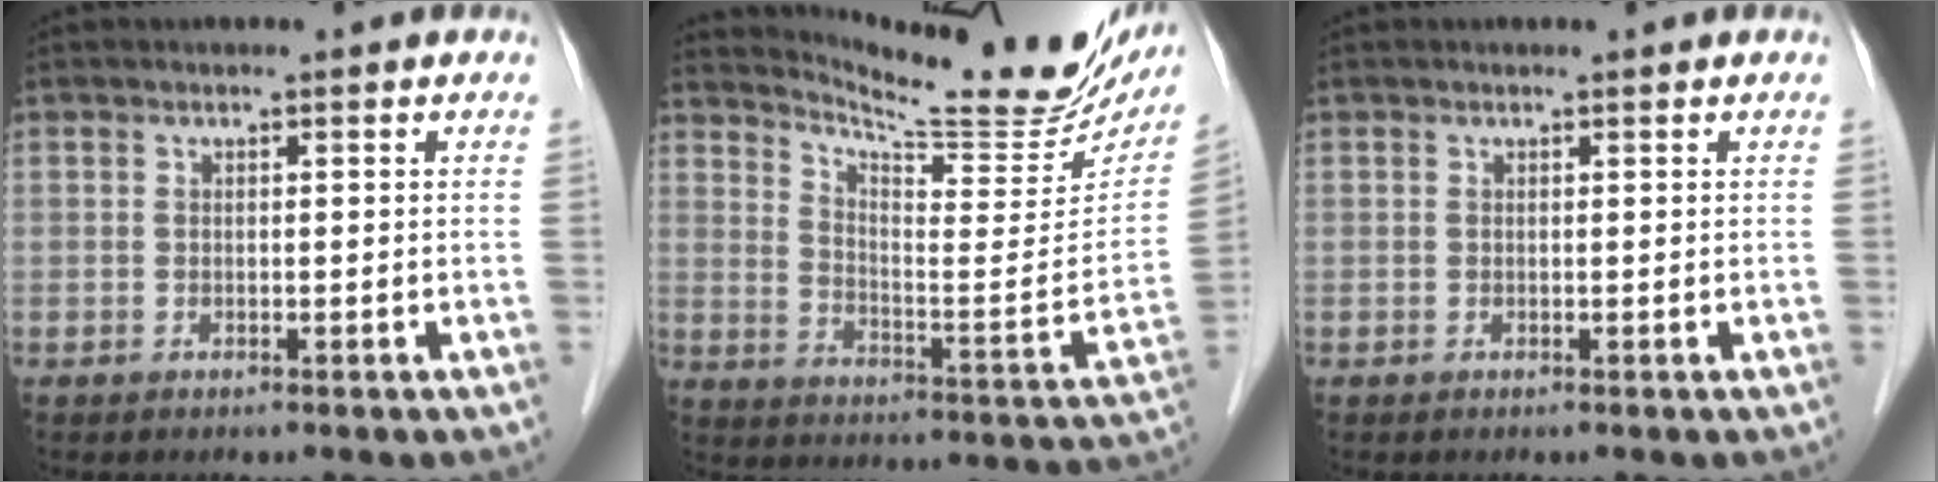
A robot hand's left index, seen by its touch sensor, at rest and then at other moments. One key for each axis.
{"total": 20.6, "fx": 18.9, "fy": 2.6, "fz": 7.8, "tx": -0.123, "ty": -0.061, "tz": 0.255}
{"total": 0.8, "fx": 0.8, "fy": 0.0, "fz": 0.1, "tx": -0.009, "ty": 0.003, "tz": 0.009}